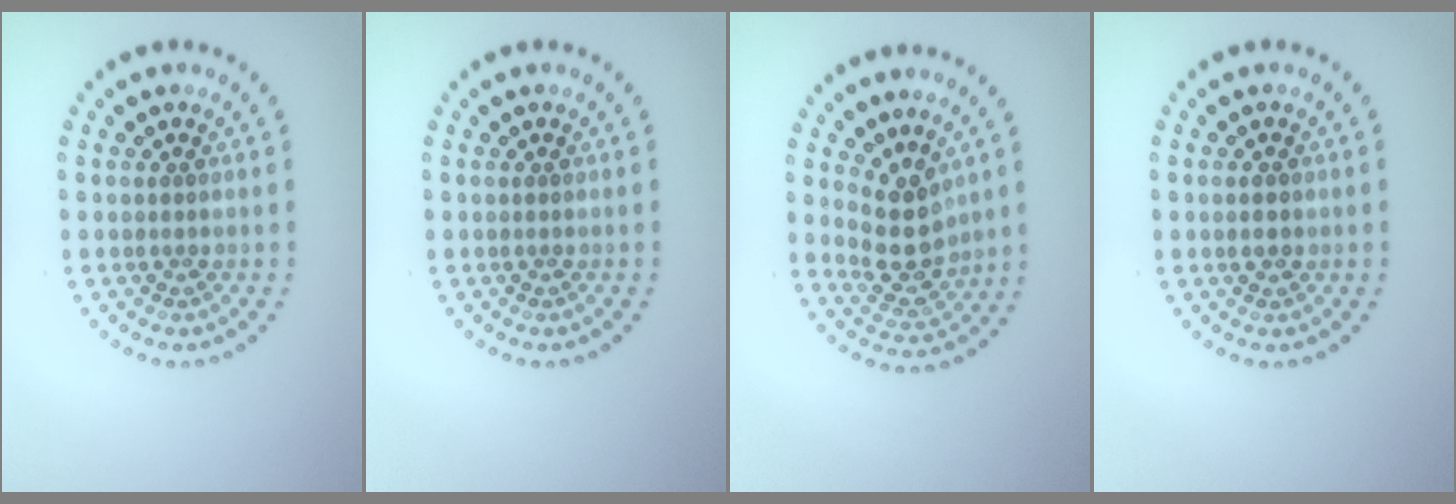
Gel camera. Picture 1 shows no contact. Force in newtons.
{"total": 0.0}
{"total": 4.0, "press": 3.5, "slide": 1.9}
{"total": 1.6, "press": 1.6, "slide": 0.1}